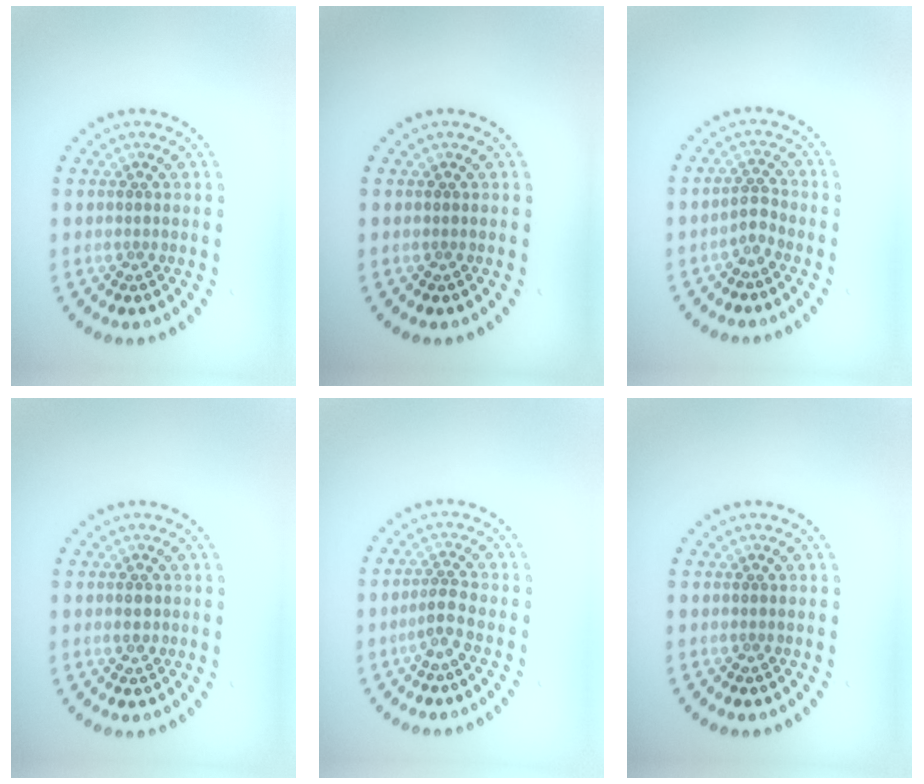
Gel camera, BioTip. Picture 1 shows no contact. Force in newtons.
{"total": 0.0}
{"total": 1.4, "press": 0.9, "slide": 1.0}
{"total": 0.8, "press": 0.8, "slide": 0.1}
{"total": 1.9, "press": 1.3, "slide": 1.4}
{"total": 0.0}